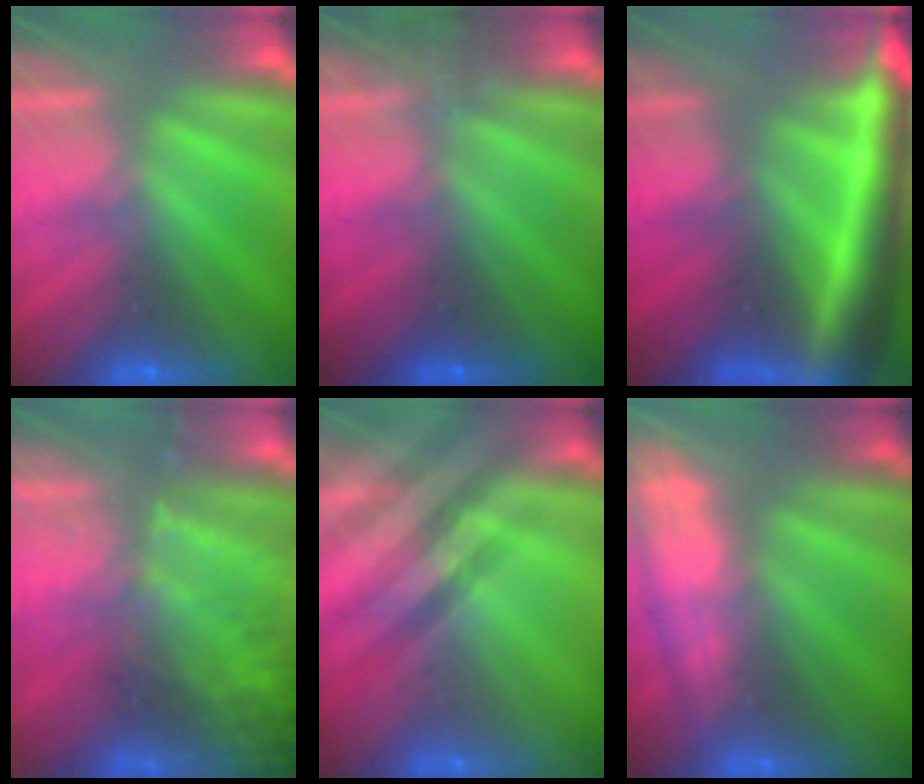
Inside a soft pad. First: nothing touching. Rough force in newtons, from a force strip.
{"total": 1.7}
{"total": 8.6}
{"total": 9.8}
{"total": 2.4}
{"total": 2.7}